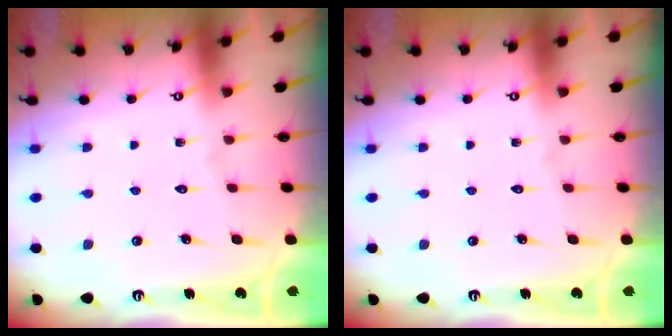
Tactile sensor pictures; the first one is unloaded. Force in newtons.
{"total": 0.0}